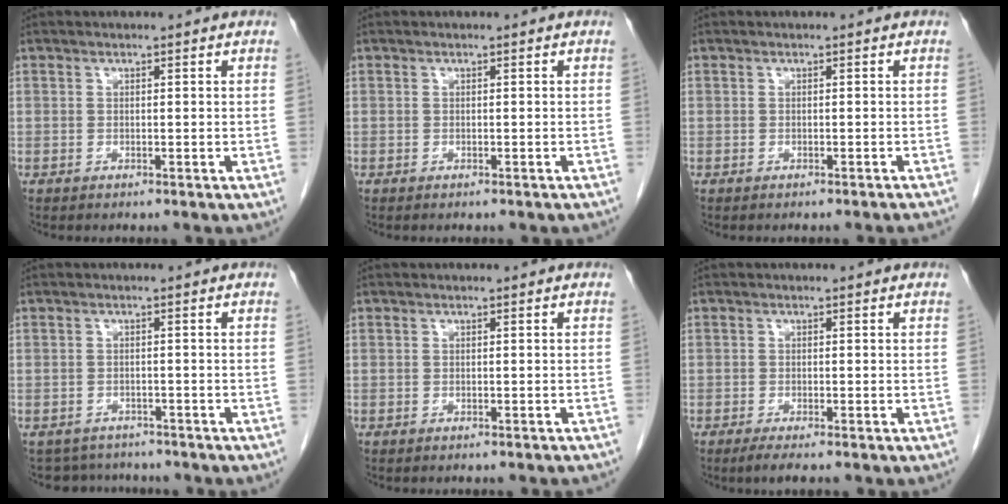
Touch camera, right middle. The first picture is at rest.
{"total": 2.7, "force": [-2.3, 0.8, 1.1], "torque": [-0.018, -0.004, -0.025]}
{"total": 2.9, "force": [-2.8, -0.2, 1.0], "torque": [-0.016, -0.007, -0.030]}
{"total": 4.7, "force": [-4.3, 1.9, -0.1], "torque": [0.001, 0.007, -0.057]}
{"total": 3.1, "force": [-2.8, 0.6, 1.0], "torque": [-0.017, -0.009, -0.031]}
{"total": 2.1, "force": [-1.5, 0.1, 1.4], "torque": [-0.030, -0.008, -0.028]}